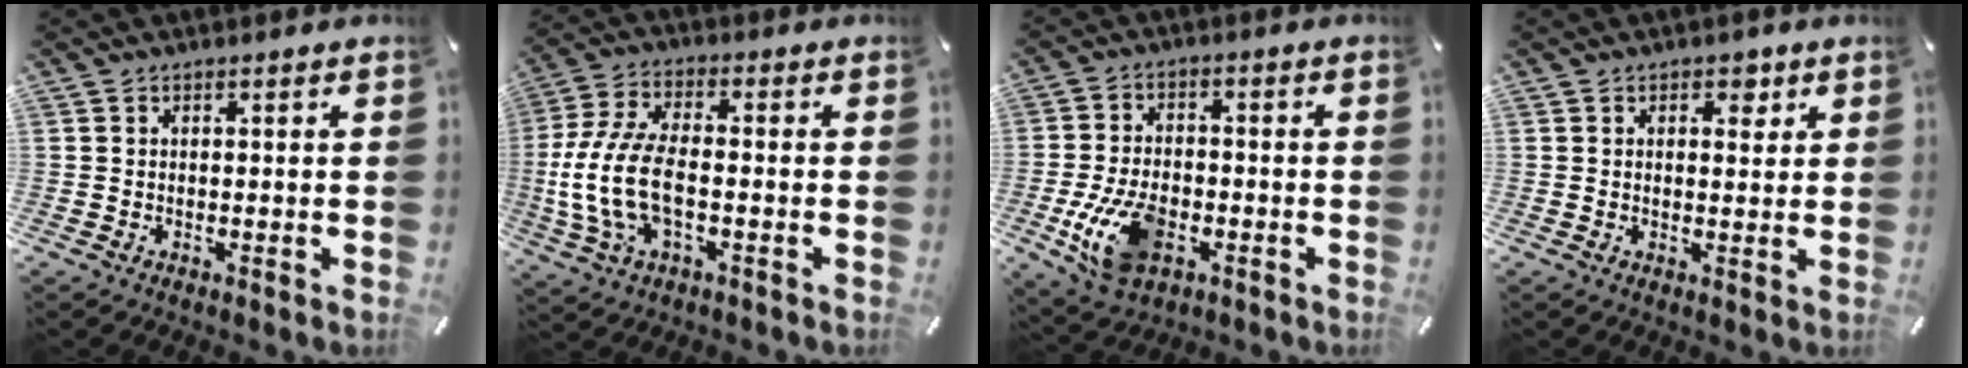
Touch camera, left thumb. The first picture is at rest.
{"total": 13.0, "force": [-2.7, 6.7, 10.8], "torque": [-0.238, -0.009, -0.049]}
{"total": 12.0, "force": [-3.9, 7.6, 8.4], "torque": [-0.163, 0.000, -0.068]}
{"total": 3.2, "force": [1.5, 2.2, 1.8], "torque": [0.000, -0.010, 0.016]}